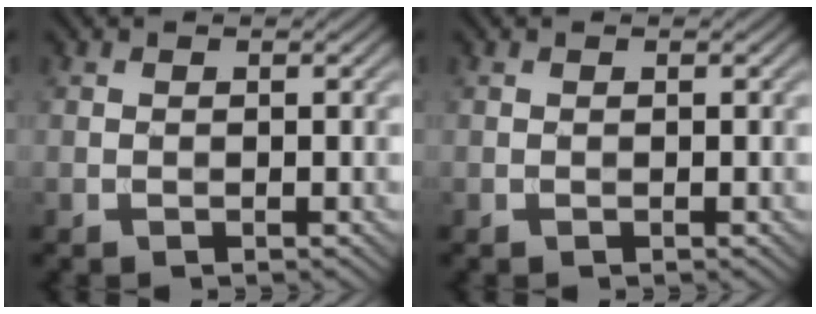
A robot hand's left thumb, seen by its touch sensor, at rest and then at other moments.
{"total": 0.0}